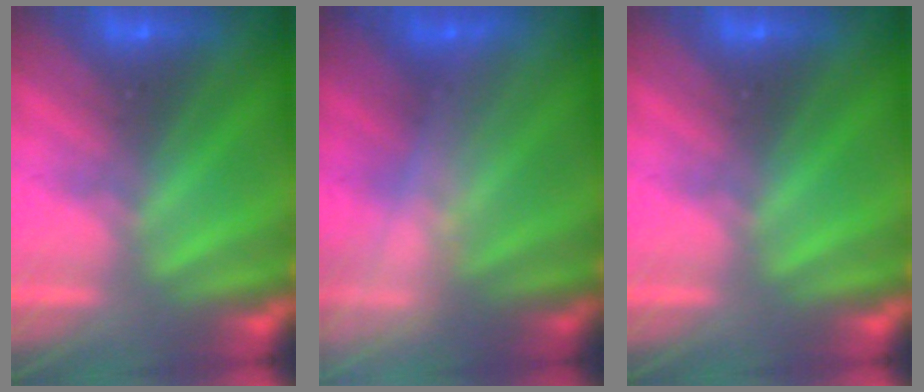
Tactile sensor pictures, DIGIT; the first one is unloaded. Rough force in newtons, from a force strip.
{"total": 2.5}
{"total": 0.0}